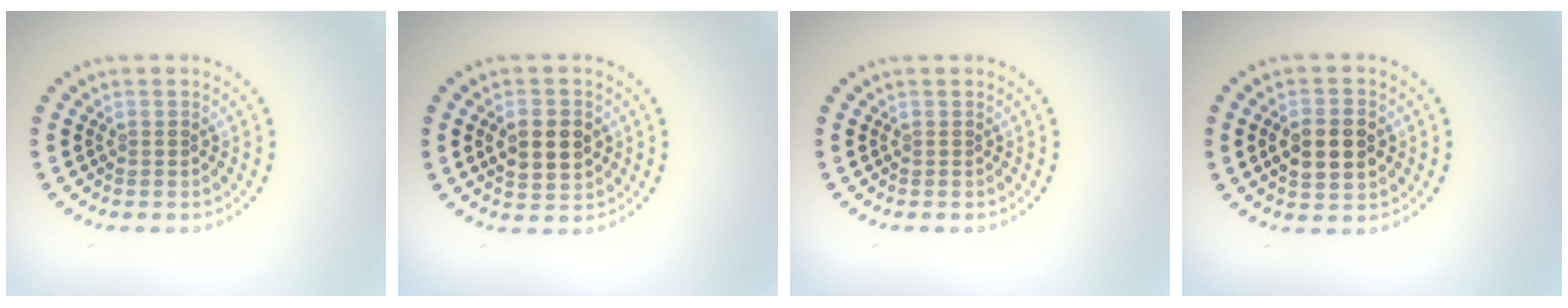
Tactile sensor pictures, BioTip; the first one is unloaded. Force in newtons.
{"total": 4.4, "press": 4.4, "slide": 0.1}
{"total": 0.0}
{"total": 4.3, "press": 4.3, "slide": 0.3}